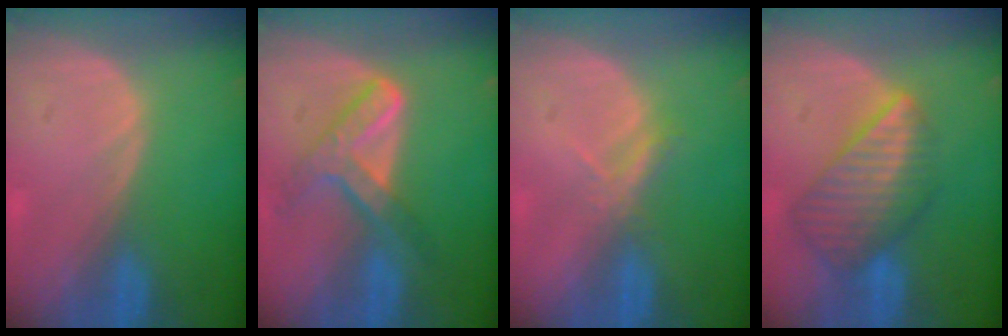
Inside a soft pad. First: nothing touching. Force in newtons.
{"total": 7.2, "press": 6.0, "slide": 4.0}
{"total": 2.3, "press": 2.1, "slide": 0.9}
{"total": 8.4, "press": 7.5, "slide": 3.9}